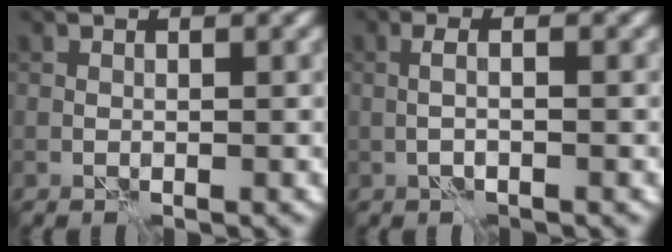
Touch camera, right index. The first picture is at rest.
{"total": 1.6, "force": [-0.2, 0.2, 1.6], "torque": [-0.036, 0.004, -0.007]}